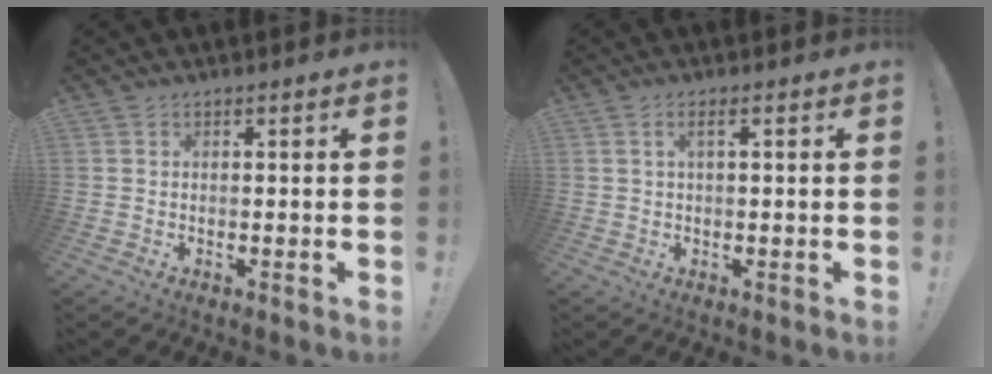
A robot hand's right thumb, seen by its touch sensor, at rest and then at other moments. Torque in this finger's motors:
{"motor_torque": [-0.47, 0.13, -0.24, 0.21, 0.13]}